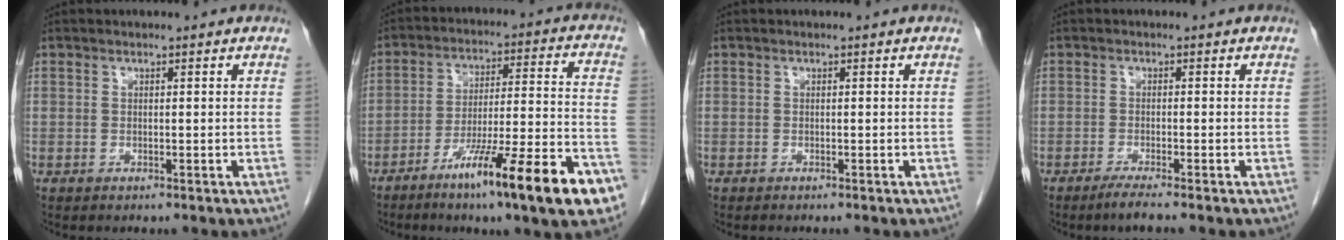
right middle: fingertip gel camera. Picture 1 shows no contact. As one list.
[{"total": 18.9, "force": [-11.0, 0.6, 15.4], "torque": [-0.201, -0.017, -0.173]}, {"total": 0.6, "force": [-0.5, 0.0, 0.2], "torque": [-0.004, -0.001, -0.010]}, {"total": 2.1, "force": [-1.7, -0.5, 1.2], "torque": [-0.033, -0.006, -0.035]}]